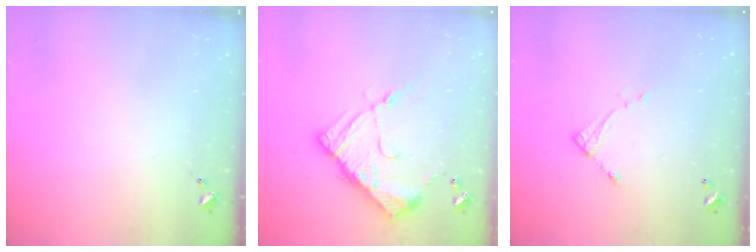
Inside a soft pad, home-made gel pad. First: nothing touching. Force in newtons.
{"total": 14.5, "press": 14.5, "slide": 1.3}
{"total": 6.6, "press": 6.6, "slide": 0.5}